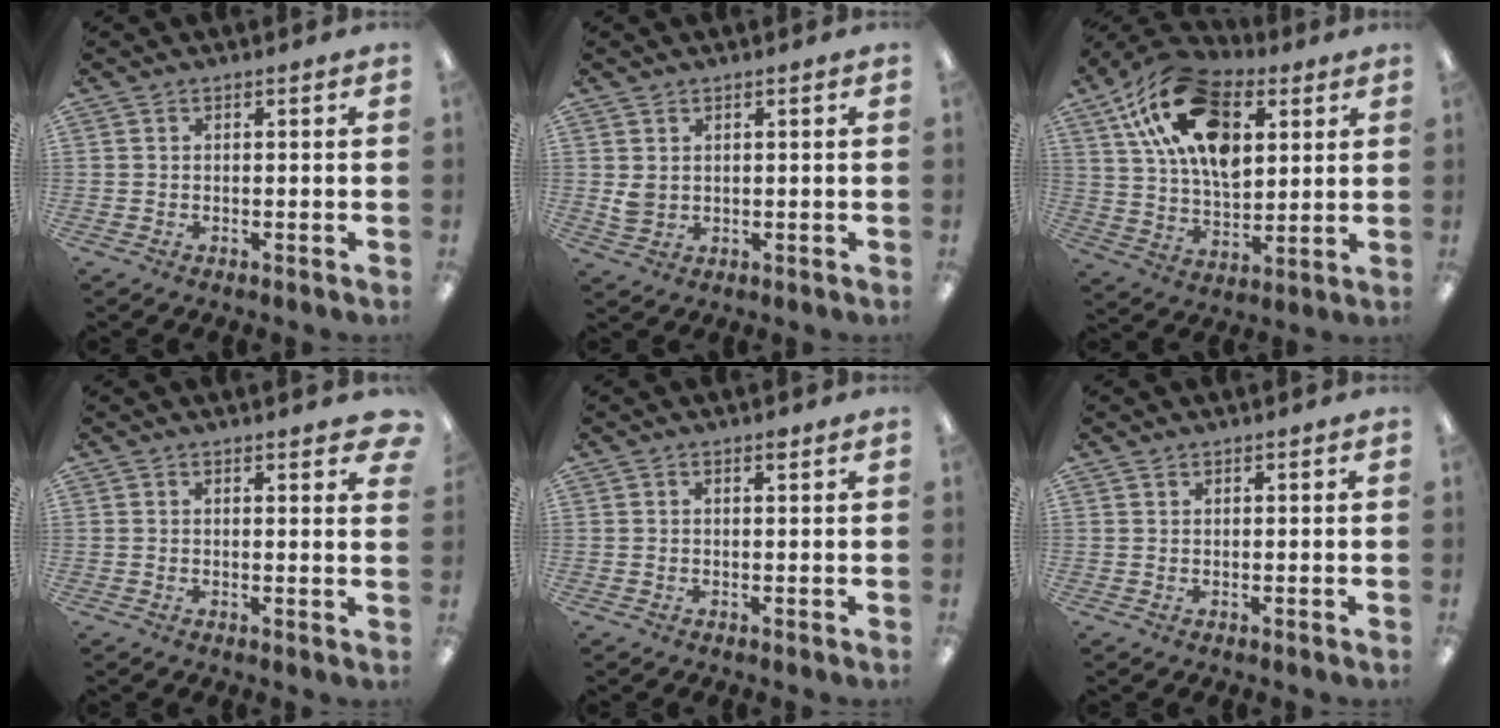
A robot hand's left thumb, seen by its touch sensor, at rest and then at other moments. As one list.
[{"total": 3.2, "force": [1.0, 2.7, 1.4], "torque": [-0.019, 0.000, 0.019]}, {"total": 21.6, "force": [9.5, 12.9, 14.5], "torque": [-0.261, -0.022, 0.171]}, {"total": 2.5, "force": [2.0, 0.7, 1.3], "torque": [-0.007, -0.010, 0.030]}, {"total": 1.0, "force": [0.7, 0.4, 0.6], "torque": [-0.005, -0.001, 0.010]}, {"total": 0.7, "force": [0.6, 0.4, 0.1], "torque": [-0.003, 0.002, 0.010]}]